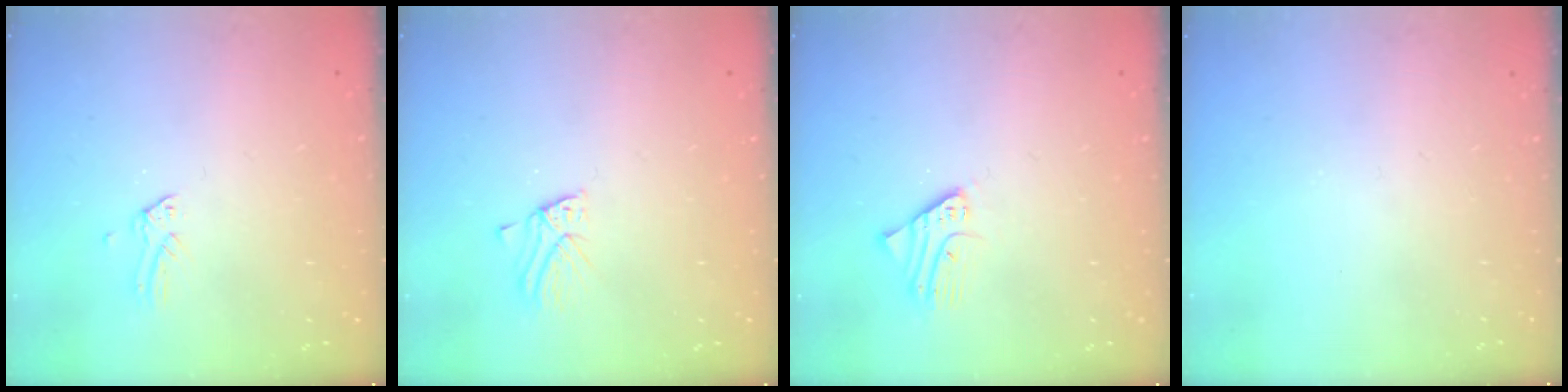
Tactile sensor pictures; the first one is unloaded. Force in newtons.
{"total": 2.7, "press": 2.7, "slide": 0.2}
{"total": 2.2, "press": 2.2, "slide": 0.2}
{"total": 0.0}